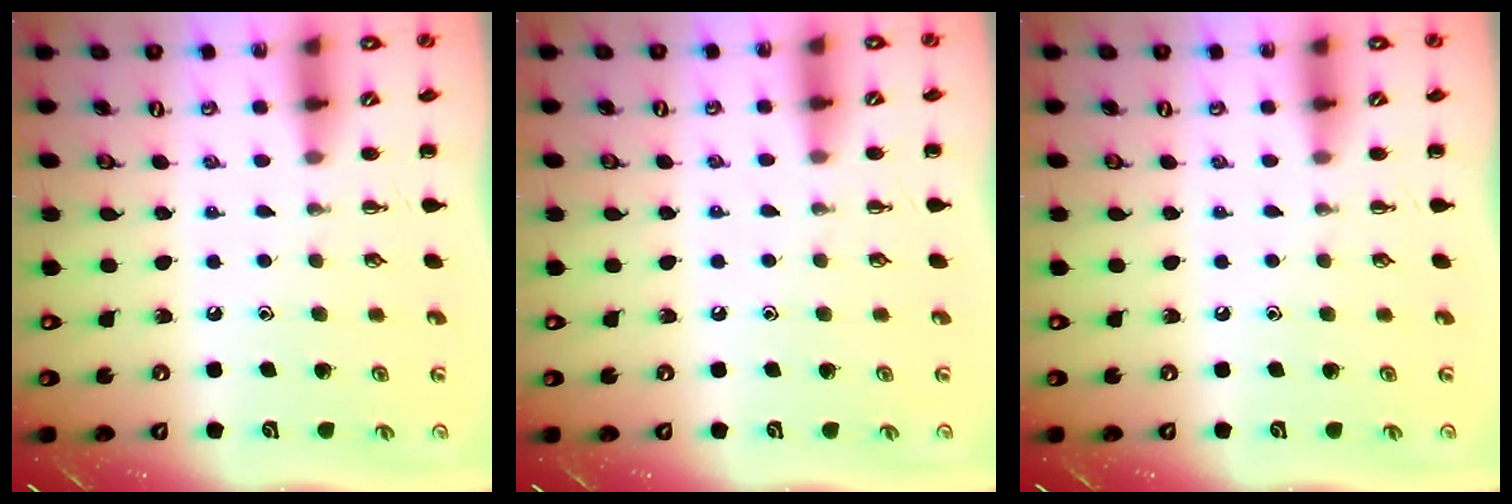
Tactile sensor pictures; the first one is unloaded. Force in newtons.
{"total": 4.6, "press": 4.3, "slide": 1.8}
{"total": 0.0}